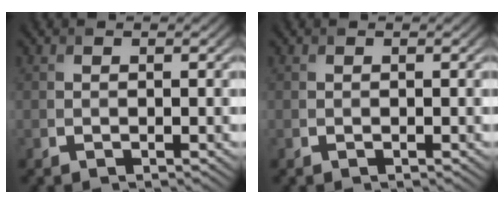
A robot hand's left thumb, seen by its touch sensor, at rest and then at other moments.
{"total": 0.0}